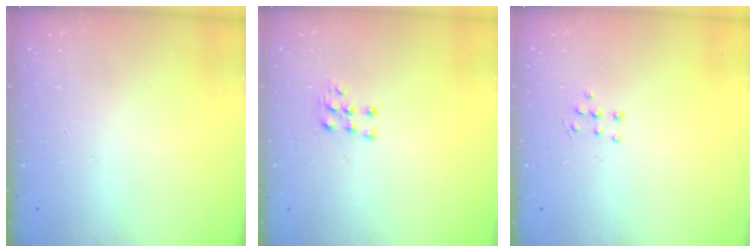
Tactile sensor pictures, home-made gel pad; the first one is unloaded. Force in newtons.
{"total": 5.3, "press": 5.3, "slide": 0.4}
{"total": 5.0, "press": 4.9, "slide": 0.5}